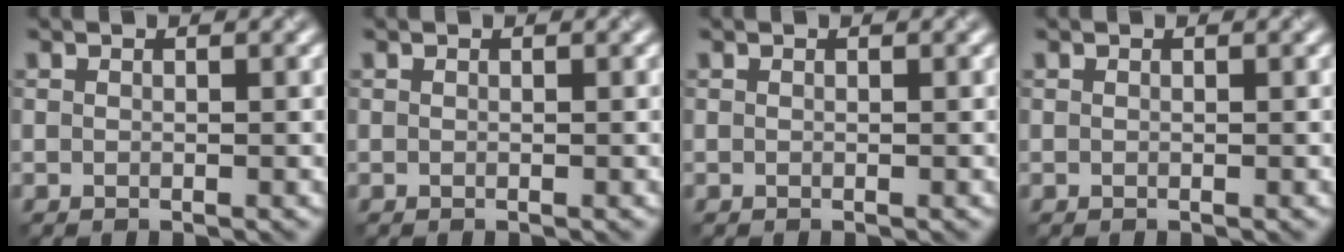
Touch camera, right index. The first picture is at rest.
{"total": 0.0}
{"total": 0.0}
{"total": 0.0}